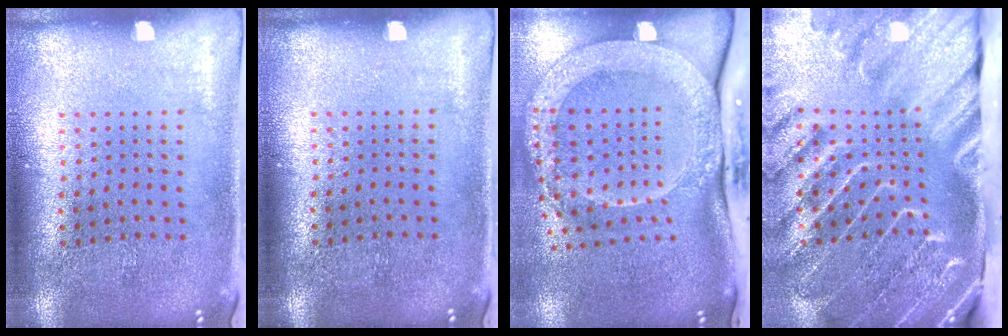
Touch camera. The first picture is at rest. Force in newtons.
{"total": 0.0}
{"total": 3.3, "press": 2.4, "slide": 2.3}
{"total": 4.5, "press": 3.3, "slide": 2.9}